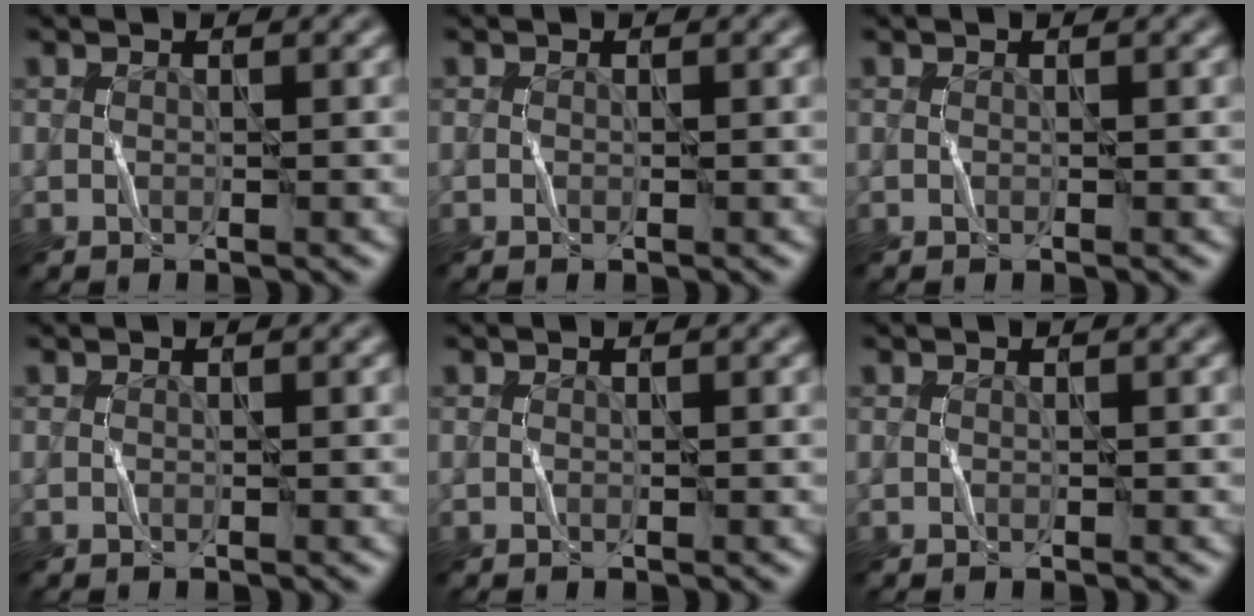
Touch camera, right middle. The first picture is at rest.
{"total": 0.0}
{"total": 0.0}
{"total": 0.0}
{"total": 0.0}
{"total": 0.0}